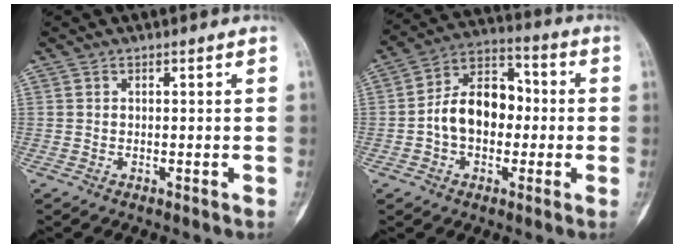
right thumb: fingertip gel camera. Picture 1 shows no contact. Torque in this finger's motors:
{"motor_torque": [-0.35, 0.80, 0.53, -0.21, 0.09]}